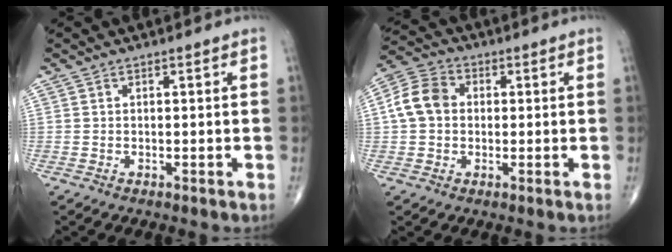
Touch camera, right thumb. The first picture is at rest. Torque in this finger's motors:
{"motor_torque": [-0.06, 0.14, 0.14, 0.03, 0.13]}